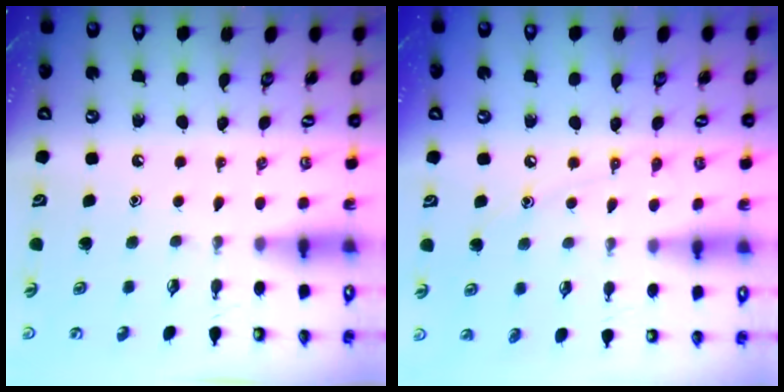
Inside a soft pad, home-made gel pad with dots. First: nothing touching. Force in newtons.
{"total": 7.4, "press": 7.3, "slide": 0.6}